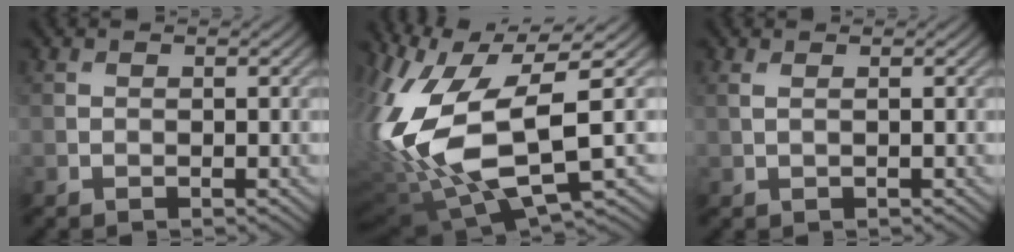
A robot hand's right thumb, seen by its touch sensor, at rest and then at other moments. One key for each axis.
{"total": 17.8, "fx": -1.9, "fy": 7.7, "fz": 16.0, "tx": -0.377, "ty": -0.021, "tz": -0.024}
{"total": 0.8, "fx": 0.3, "fy": 0.0, "fz": 0.7, "tx": -0.020, "ty": 0.004, "tz": 0.007}